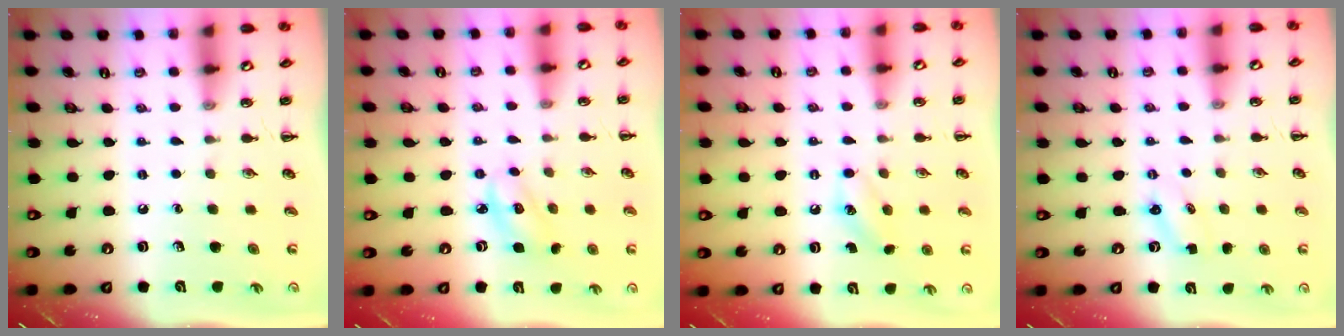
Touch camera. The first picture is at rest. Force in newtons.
{"total": 3.1, "press": 3.0, "slide": 0.7}
{"total": 7.6, "press": 7.3, "slide": 1.9}
{"total": 2.2, "press": 2.1, "slide": 0.6}